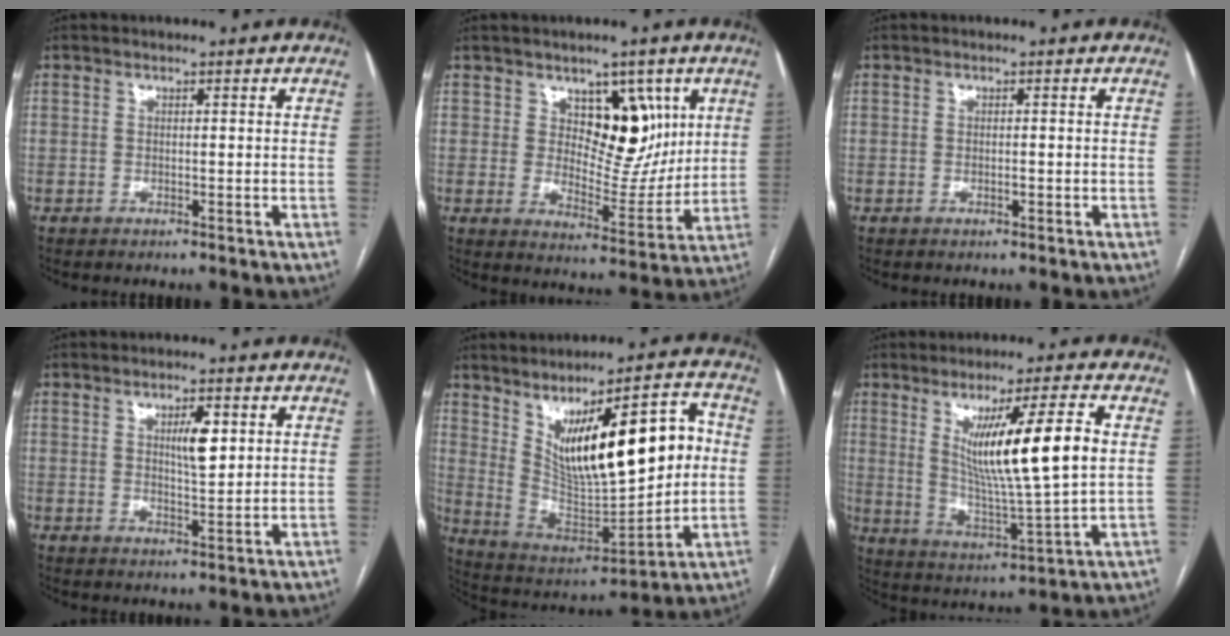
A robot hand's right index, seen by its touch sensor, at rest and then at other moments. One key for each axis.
{"total": 9.7, "fx": 4.1, "fy": 5.6, "fz": 6.7, "tx": -0.086, "ty": 0.003, "tz": 0.074}
{"total": 0.7, "fx": -0.2, "fy": 0.3, "fz": 0.7, "tx": -0.013, "ty": 0.000, "tz": -0.001}
{"total": 4.3, "fx": 1.4, "fy": 1.0, "fz": 4.0, "tx": -0.067, "ty": 0.000, "tz": 0.025}
{"total": 19.1, "fx": 4.2, "fy": 5.7, "fz": 17.8, "tx": -0.287, "ty": 0.019, "tz": 0.086}
{"total": 14.2, "fx": 3.3, "fy": 0.0, "fz": 13.9, "tx": -0.240, "ty": -0.015, "tz": 0.060}